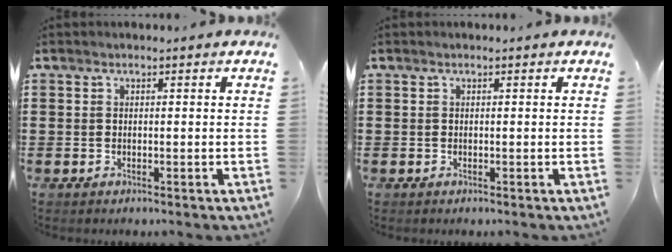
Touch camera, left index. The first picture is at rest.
{"total": 0.0}